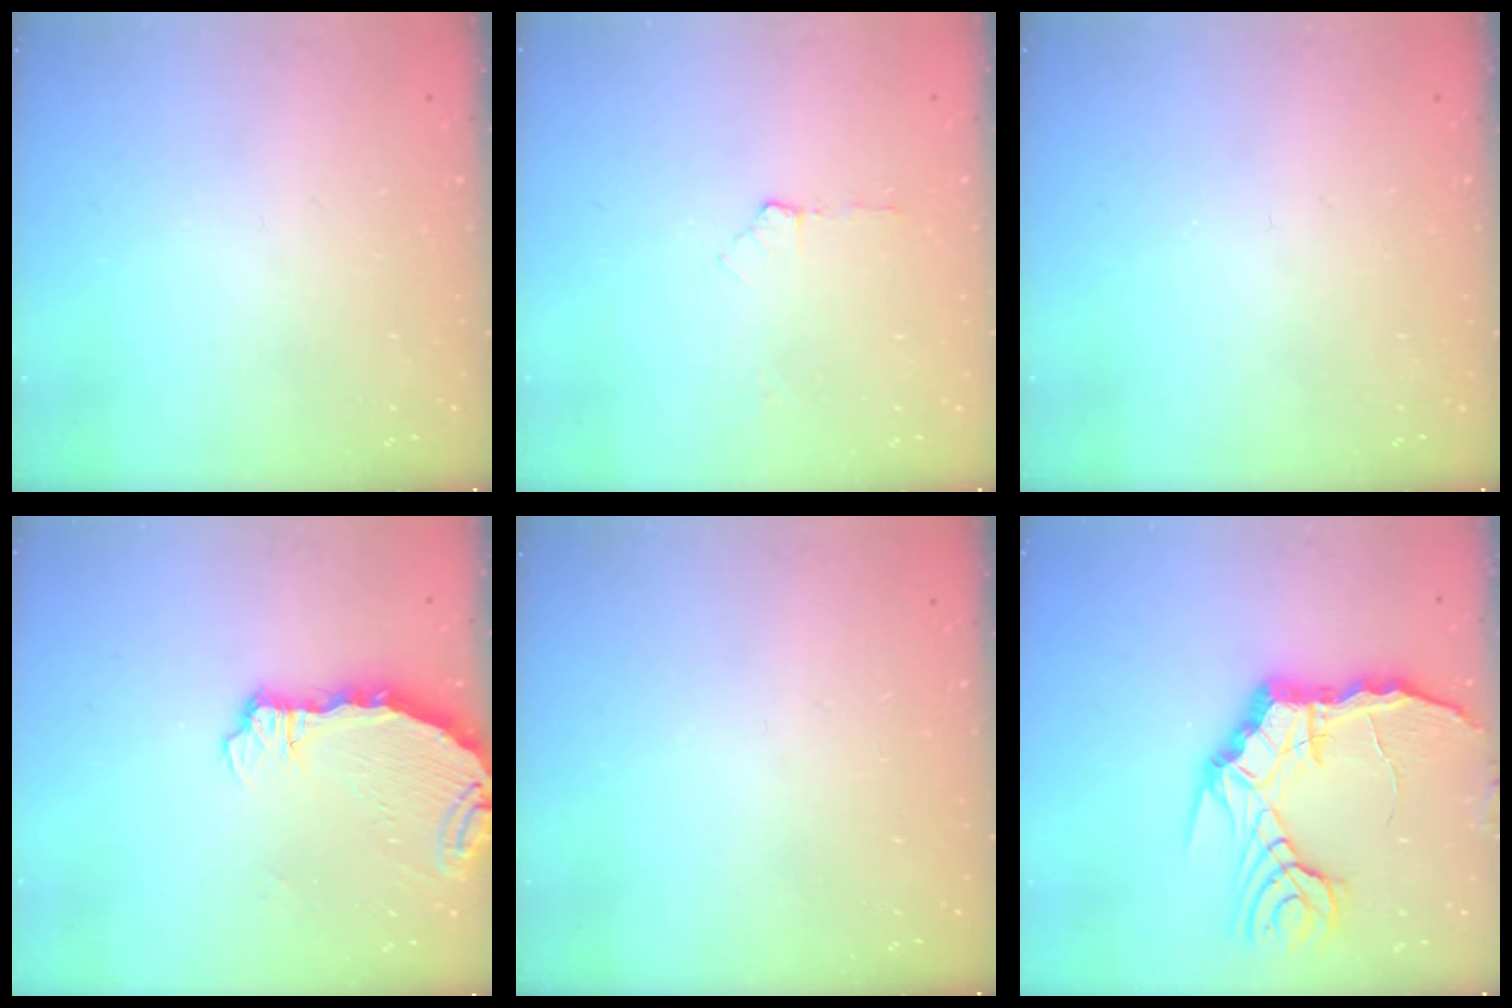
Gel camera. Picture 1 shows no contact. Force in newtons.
{"total": 5.8, "press": 4.7, "slide": 3.4}
{"total": 0.0}
{"total": 6.7, "press": 5.9, "slide": 3.3}
{"total": 0.0}
{"total": 13.5, "press": 13.4, "slide": 1.7}